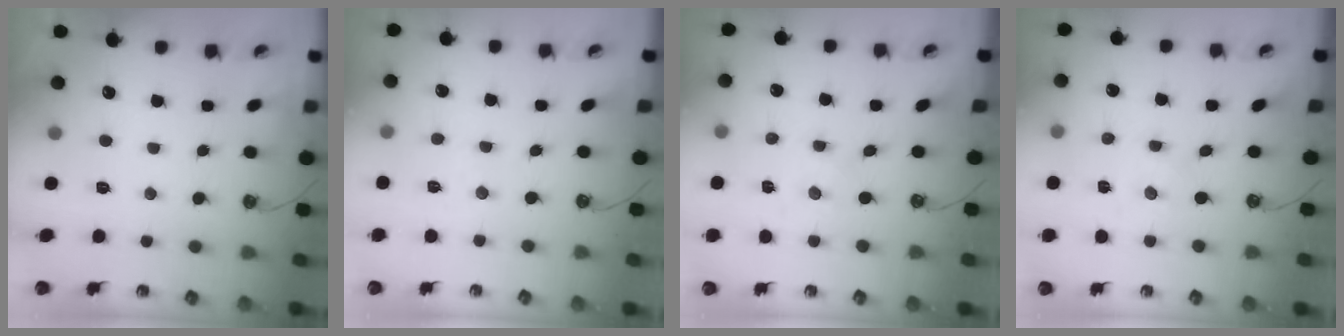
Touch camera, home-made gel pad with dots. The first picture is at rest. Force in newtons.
{"total": 2.5, "press": 2.5, "slide": 0.4}
{"total": 0.0}
{"total": 0.0}